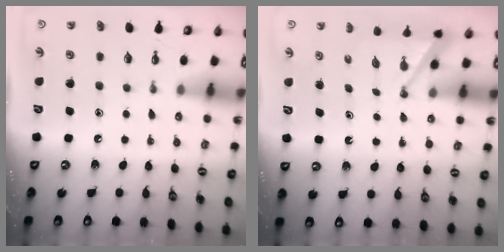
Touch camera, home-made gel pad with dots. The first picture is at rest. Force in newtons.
{"total": 2.9, "press": 2.9, "slide": 0.2}